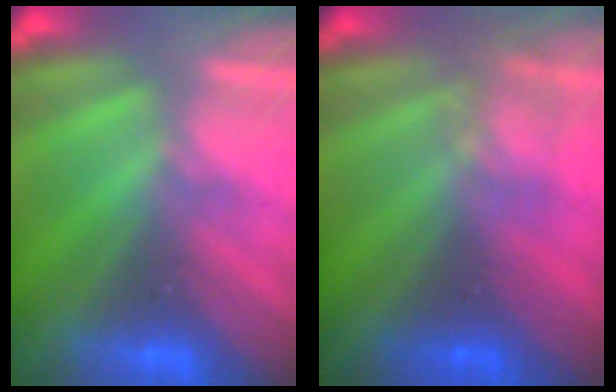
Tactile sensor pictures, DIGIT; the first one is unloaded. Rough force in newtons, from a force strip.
{"total": 2.6}